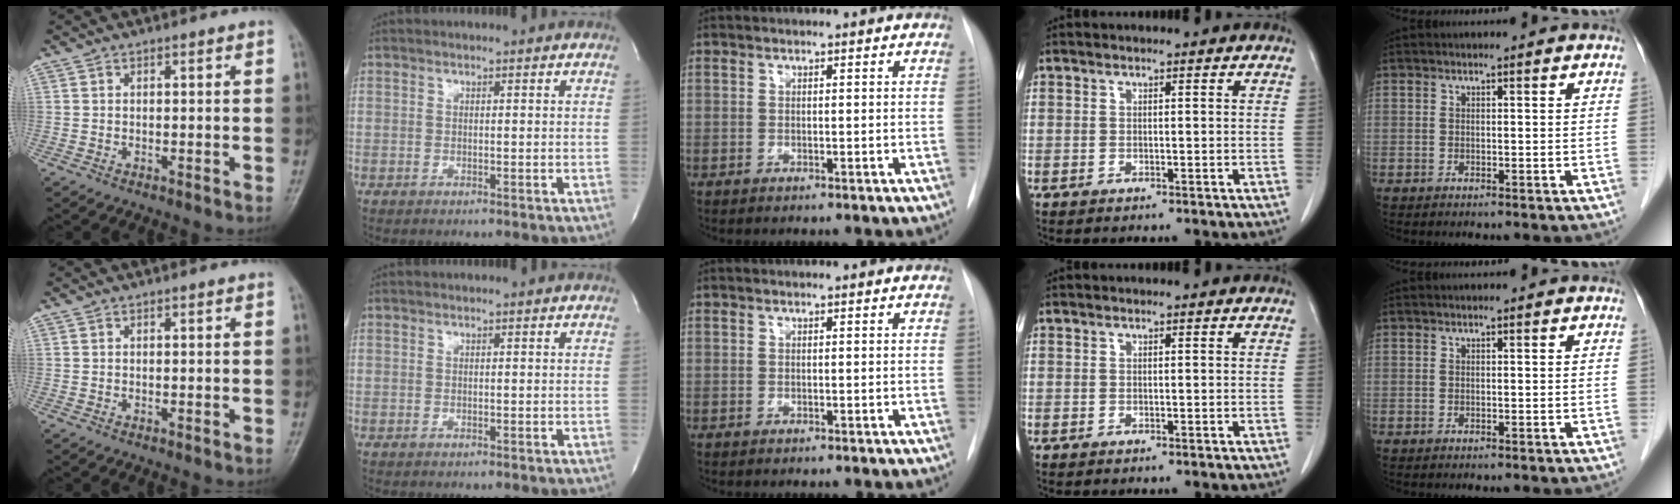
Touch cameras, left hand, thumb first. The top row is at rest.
{}